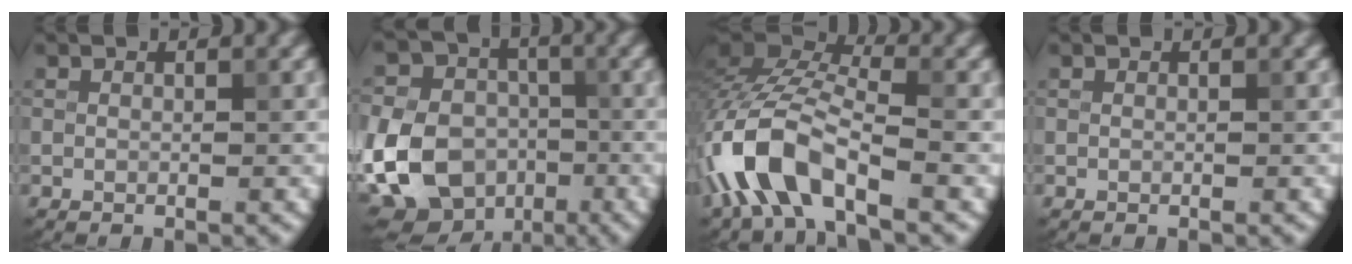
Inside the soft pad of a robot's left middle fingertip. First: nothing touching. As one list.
[{"total": 13.6, "force": [-4.4, 11.0, 6.6], "torque": [-0.136, -0.034, -0.099]}, {"total": 8.5, "force": [-4.1, 3.7, 6.4], "torque": [-0.134, 0.010, -0.087]}, {"total": 0.0}]